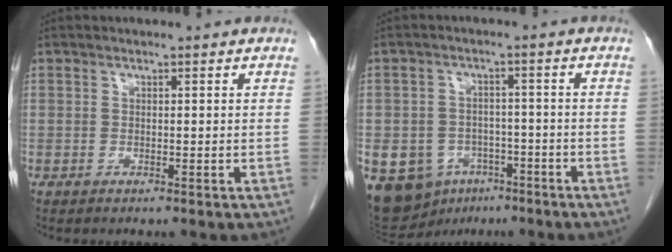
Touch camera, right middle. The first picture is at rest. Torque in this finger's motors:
{"motor_torque": [1.48, -0.66, 1.05, 0.21]}